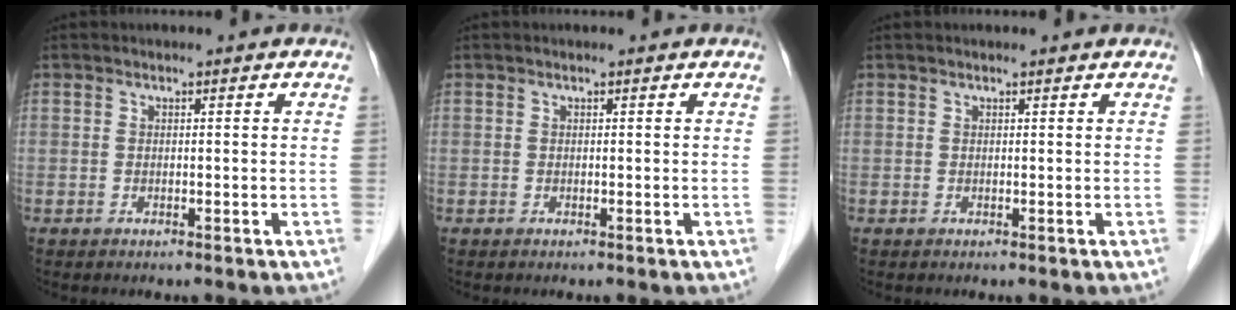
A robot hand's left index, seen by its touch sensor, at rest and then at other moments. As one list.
[{"total": 0.0}, {"total": 0.9, "force": [0.9, 0.1, 0.3], "torque": [-0.009, 0.013, 0.015]}]